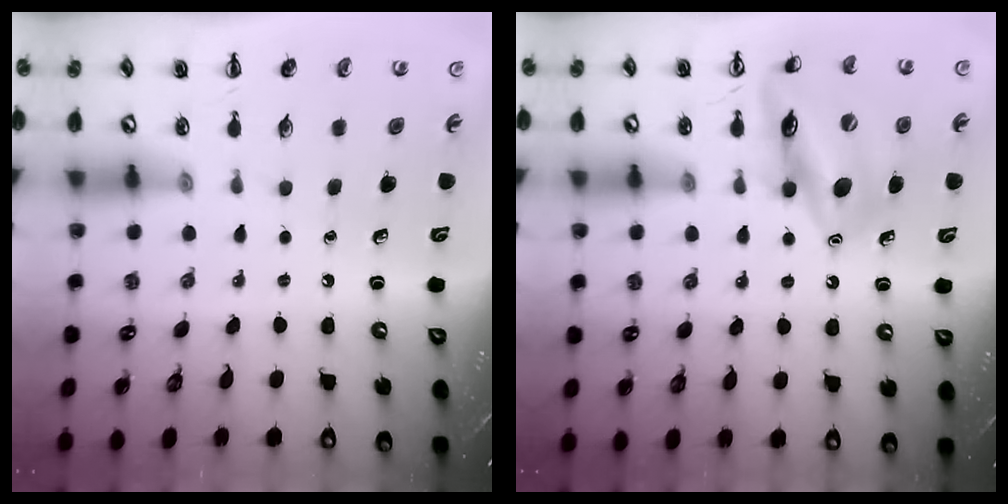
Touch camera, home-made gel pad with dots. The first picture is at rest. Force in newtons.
{"total": 14.2, "press": 14.1, "slide": 1.1}